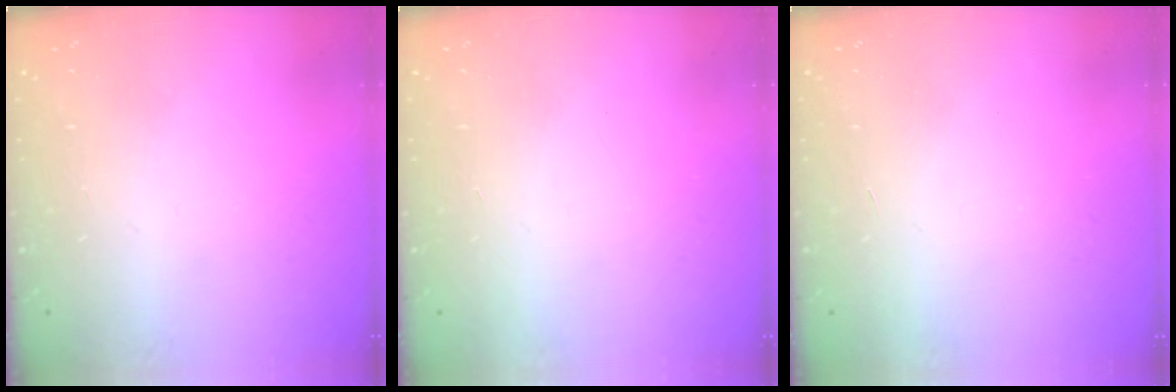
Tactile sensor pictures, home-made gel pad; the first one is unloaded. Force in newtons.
{"total": 1.6, "press": 1.5, "slide": 0.1}
{"total": 1.7, "press": 1.7, "slide": 0.1}